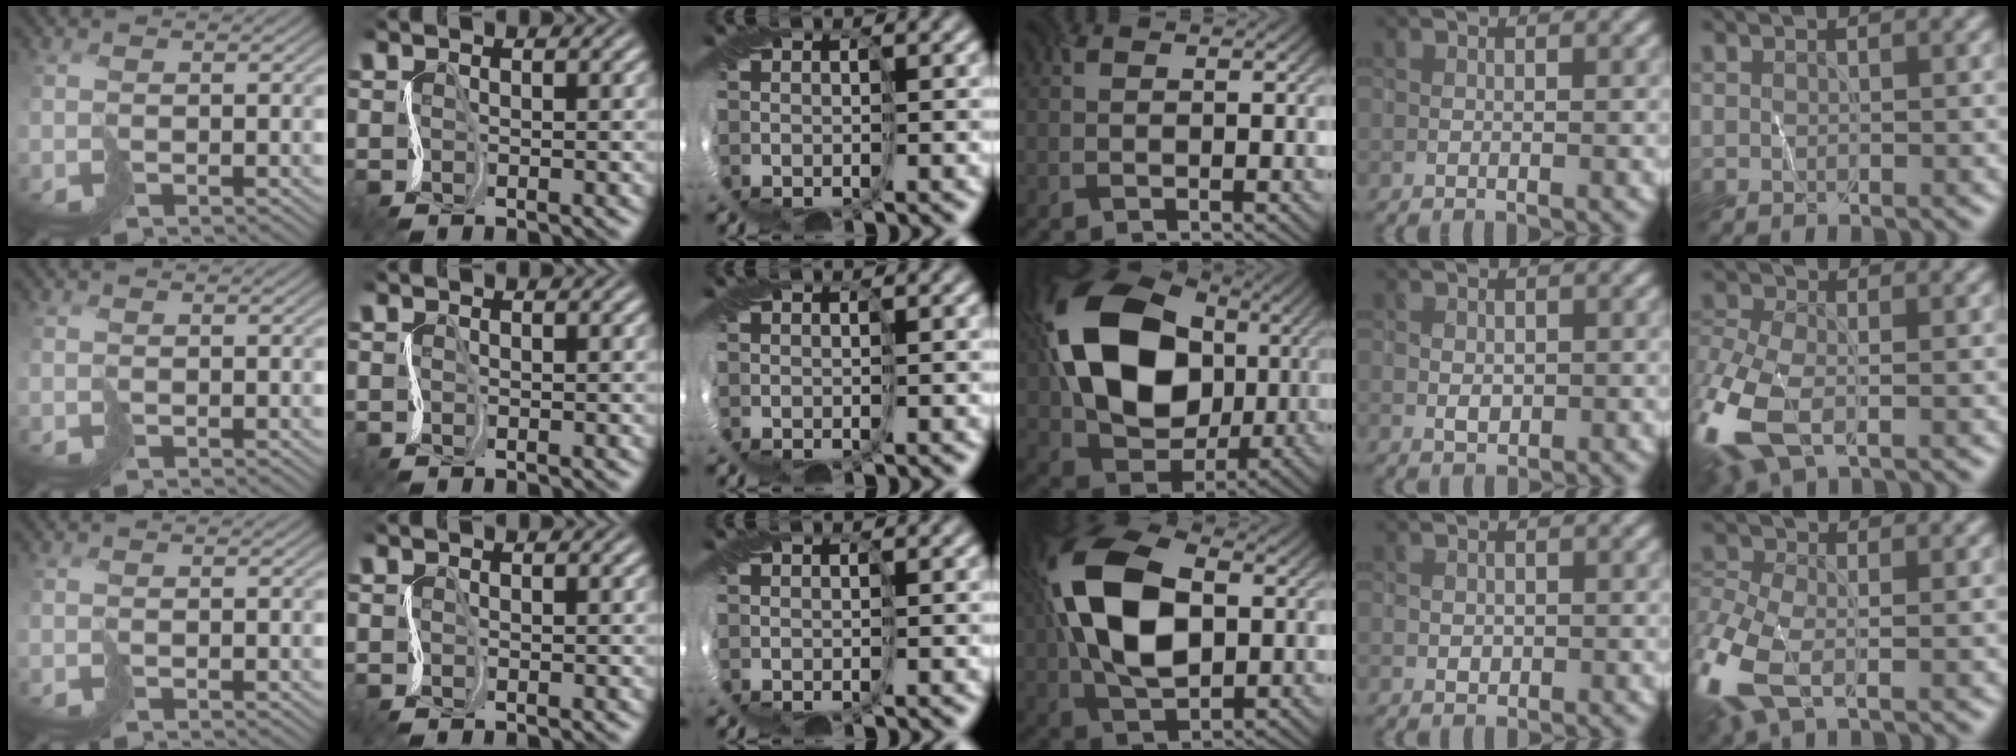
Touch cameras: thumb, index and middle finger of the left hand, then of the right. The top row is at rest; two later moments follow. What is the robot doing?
{"motion": "cut", "object": "receipt paper"}